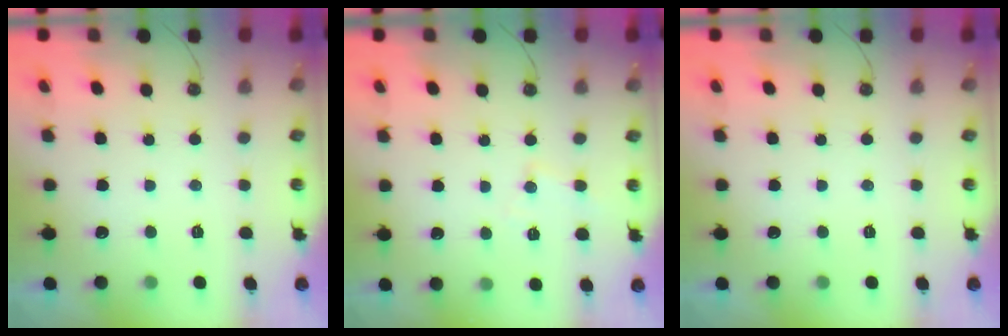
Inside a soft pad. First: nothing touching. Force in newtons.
{"total": 6.2, "press": 6.2, "slide": 0.6}
{"total": 0.0}